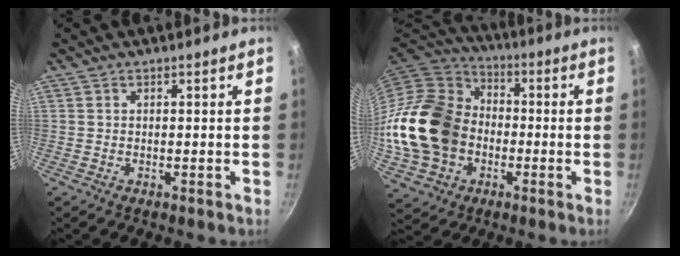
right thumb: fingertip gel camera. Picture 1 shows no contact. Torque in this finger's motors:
{"motor_torque": [2.50, 2.51, 0.18, -0.11, 0.21]}